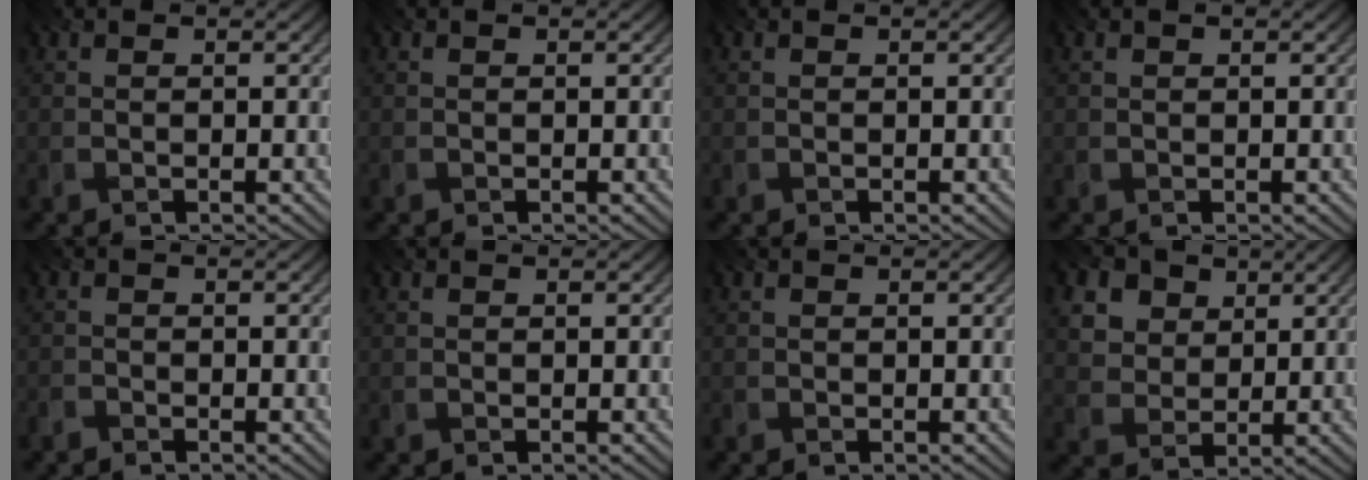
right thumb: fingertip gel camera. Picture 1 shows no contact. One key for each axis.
{"total": 0.0}
{"total": 0.0}
{"total": 0.0}
{"total": 1.9, "fx": -1.8, "fy": 0.4, "fz": -0.1, "tx": -0.002, "ty": -0.004, "tz": -0.044}
{"total": 0.0}
{"total": 0.0}
{"total": 9.2, "fx": 5.2, "fy": 6.5, "fz": 3.8, "tx": -0.149, "ty": -0.002, "tz": 0.106}